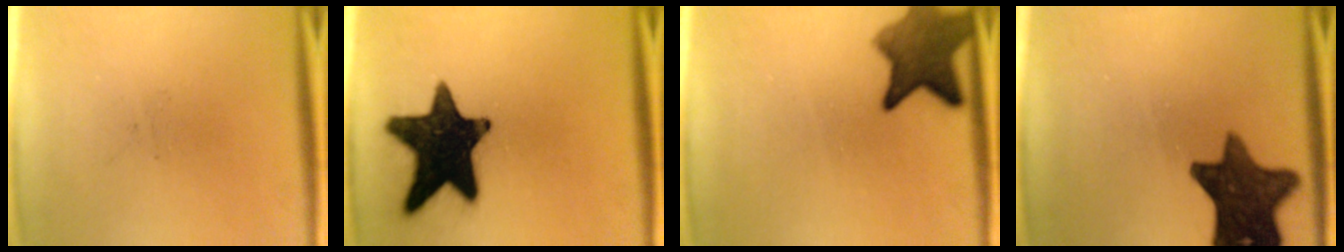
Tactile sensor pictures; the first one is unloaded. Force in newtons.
{"total": 17.7}
{"total": 8.5}
{"total": 12.9}